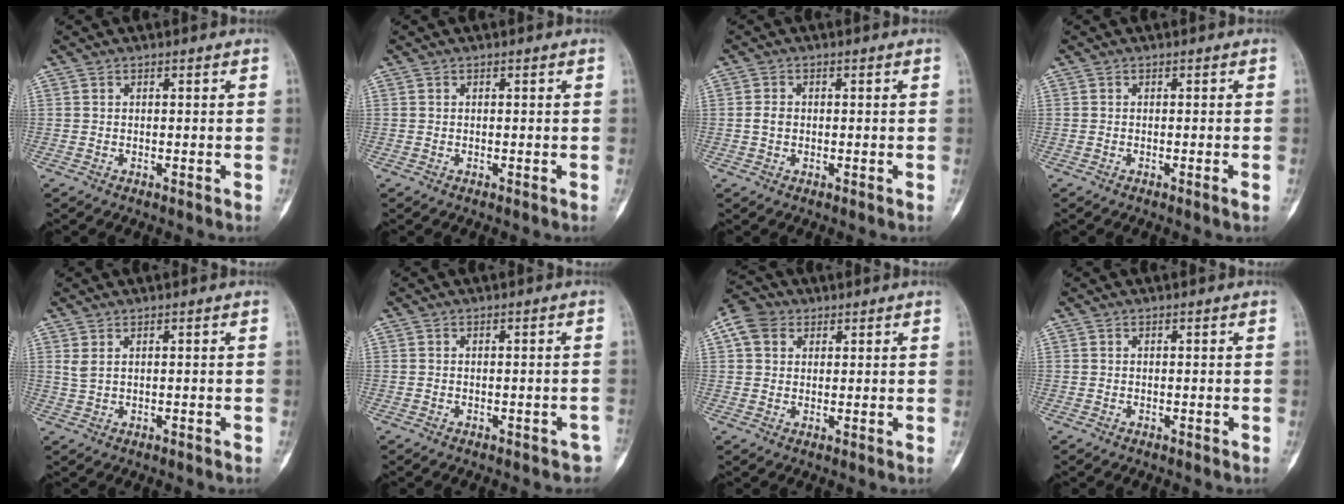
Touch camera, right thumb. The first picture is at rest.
{"total": 0.0}
{"total": 1.9, "force": [-0.1, 1.5, 1.2], "torque": [-0.023, 0.005, -0.004]}
{"total": 1.0, "force": [-0.4, -0.1, 0.9], "torque": [-0.017, -0.002, -0.005]}
{"total": 1.8, "force": [0.6, 0.7, 1.5], "torque": [-0.036, 0.005, 0.021]}
{"total": 2.5, "force": [-1.8, 1.3, 1.0], "torque": [-0.003, 0.018, -0.018]}
{"total": 6.2, "force": [2.6, 4.8, 2.9], "torque": [-0.045, 0.010, 0.045]}
{"total": 0.0}